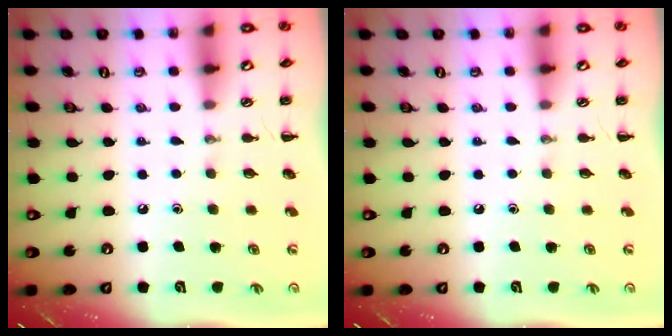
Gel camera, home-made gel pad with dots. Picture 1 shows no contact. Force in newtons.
{"total": 0.0}